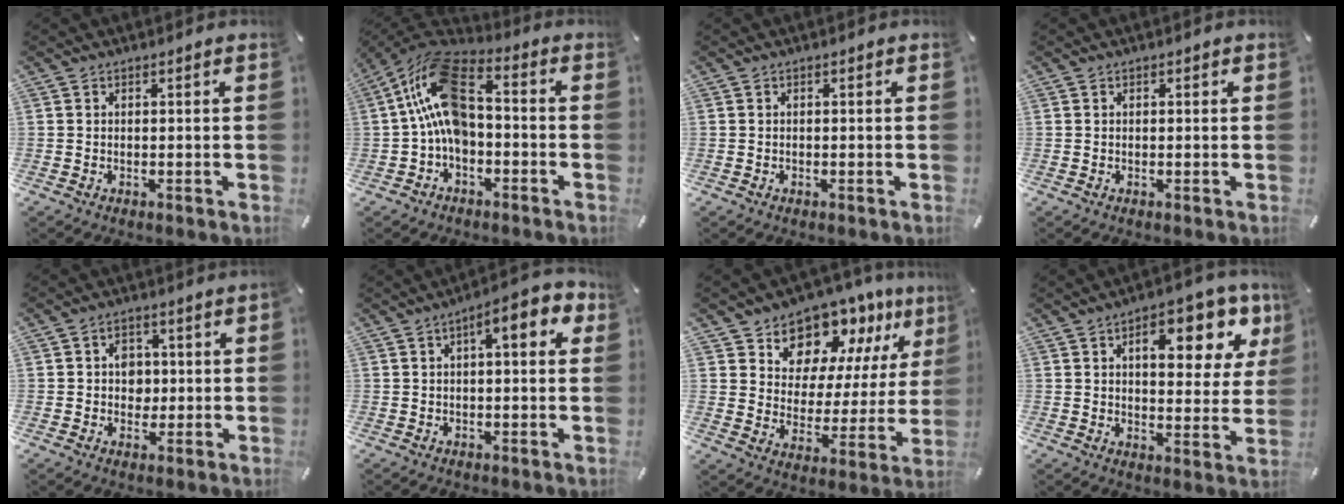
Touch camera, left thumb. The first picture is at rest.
{"total": 14.8, "force": [0.6, 9.0, 11.7], "torque": [-0.251, 0.007, 0.007]}
{"total": 0.0}
{"total": 0.0}
{"total": 4.9, "force": [0.1, 4.3, 2.5], "torque": [-0.029, 0.002, -0.005]}
{"total": 8.1, "force": [3.0, 2.5, 7.1], "torque": [-0.098, -0.016, 0.042]}
{"total": 12.4, "force": [10.3, 6.9, 1.3], "torque": [-0.029, -0.106, 0.187]}
{"total": 14.2, "force": [6.2, 7.0, 10.7], "torque": [-0.132, -0.025, 0.095]}